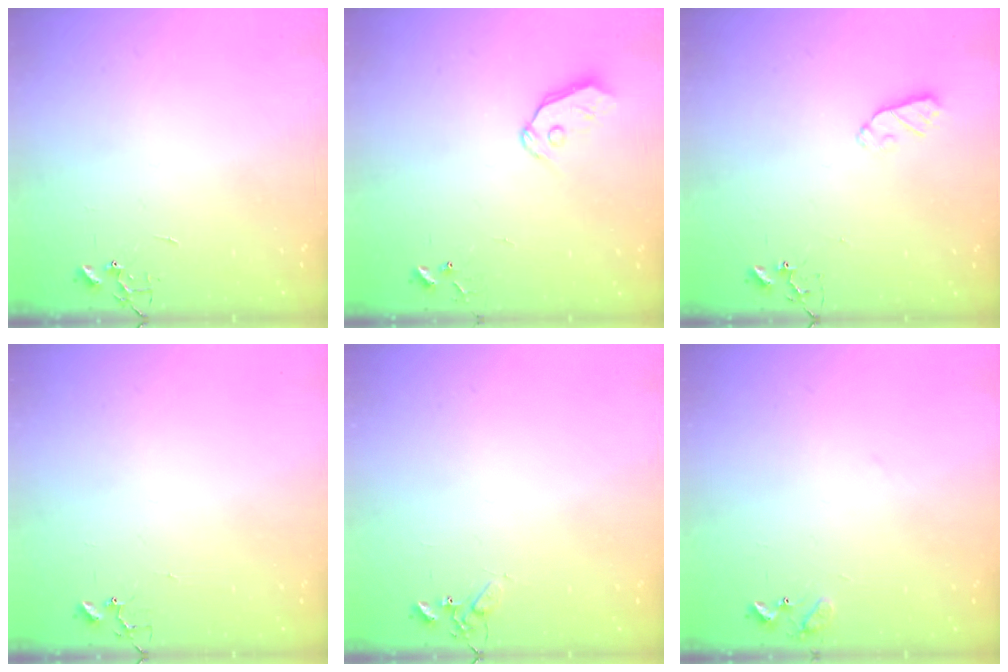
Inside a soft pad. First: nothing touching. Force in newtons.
{"total": 6.8, "press": 6.8, "slide": 0.7}
{"total": 5.5, "press": 5.5, "slide": 0.5}
{"total": 4.1, "press": 4.1, "slide": 0.2}
{"total": 4.7, "press": 4.6, "slide": 0.6}
{"total": 8.4, "press": 8.4, "slide": 0.5}